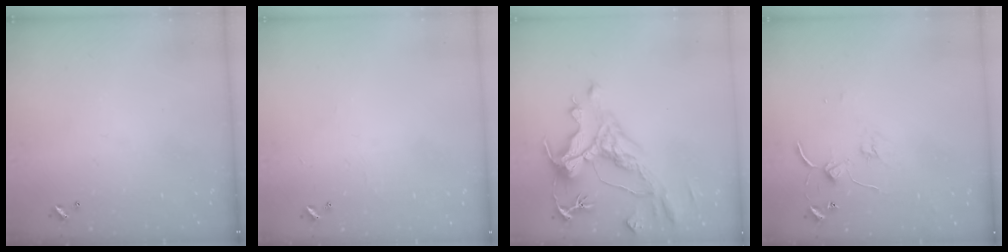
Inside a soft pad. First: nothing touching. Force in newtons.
{"total": 2.2, "press": 2.2, "slide": 0.4}
{"total": 4.6, "press": 4.2, "slide": 1.8}
{"total": 1.4, "press": 1.3, "slide": 0.2}